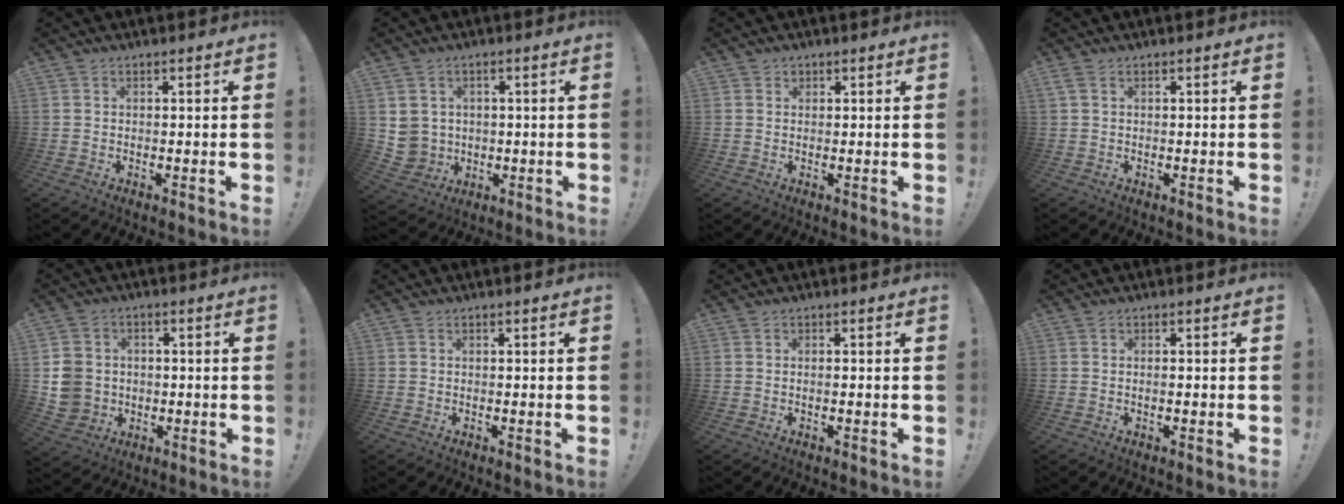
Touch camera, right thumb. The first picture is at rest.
{"total": 5.9, "force": [1.5, 5.5, 1.4], "torque": [-0.042, -0.010, 0.034]}
{"total": 1.1, "force": [0.6, 0.9, 0.2], "torque": [0.002, -0.001, 0.009]}
{"total": 1.3, "force": [0.5, 0.3, 1.2], "torque": [-0.025, 0.001, 0.010]}
{"total": 8.8, "force": [-0.9, 8.1, 3.5], "torque": [-0.062, 0.011, -0.012]}
{"total": 0.0}
{"total": 0.8, "force": [0.0, 0.0, 0.8], "torque": [-0.010, -0.003, -0.001]}
{"total": 0.9, "force": [-0.1, 0.0, 0.9], "torque": [-0.012, -0.003, -0.003]}